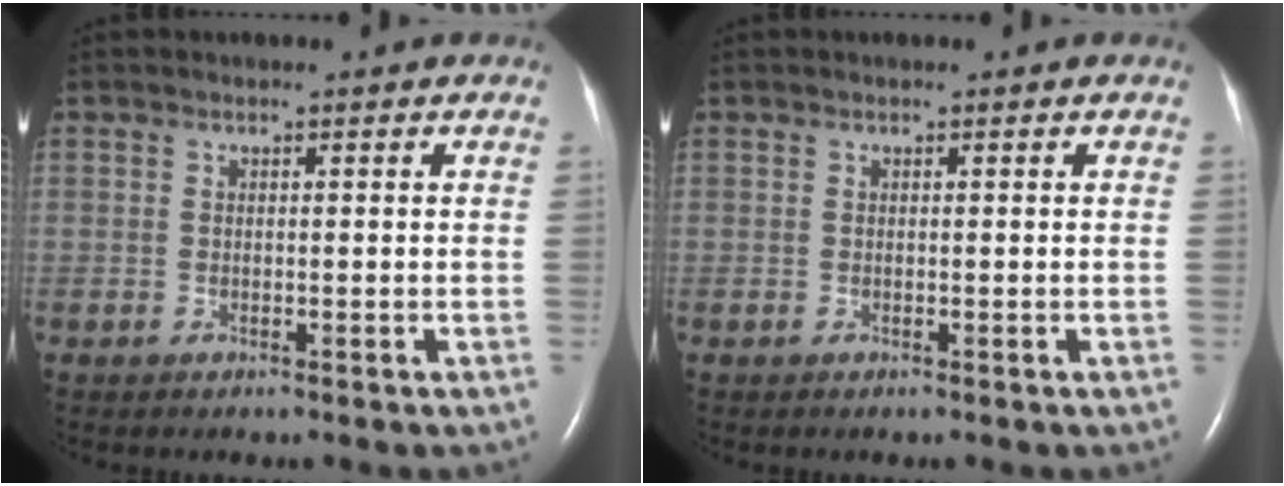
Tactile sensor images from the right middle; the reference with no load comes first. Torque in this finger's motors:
{"motor_torque": [0.00, -0.18, 0.00, 0.01]}